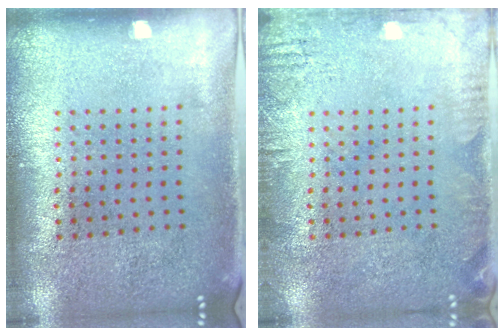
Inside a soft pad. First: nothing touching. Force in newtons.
{"total": 2.2, "press": 2.2, "slide": 0.3}